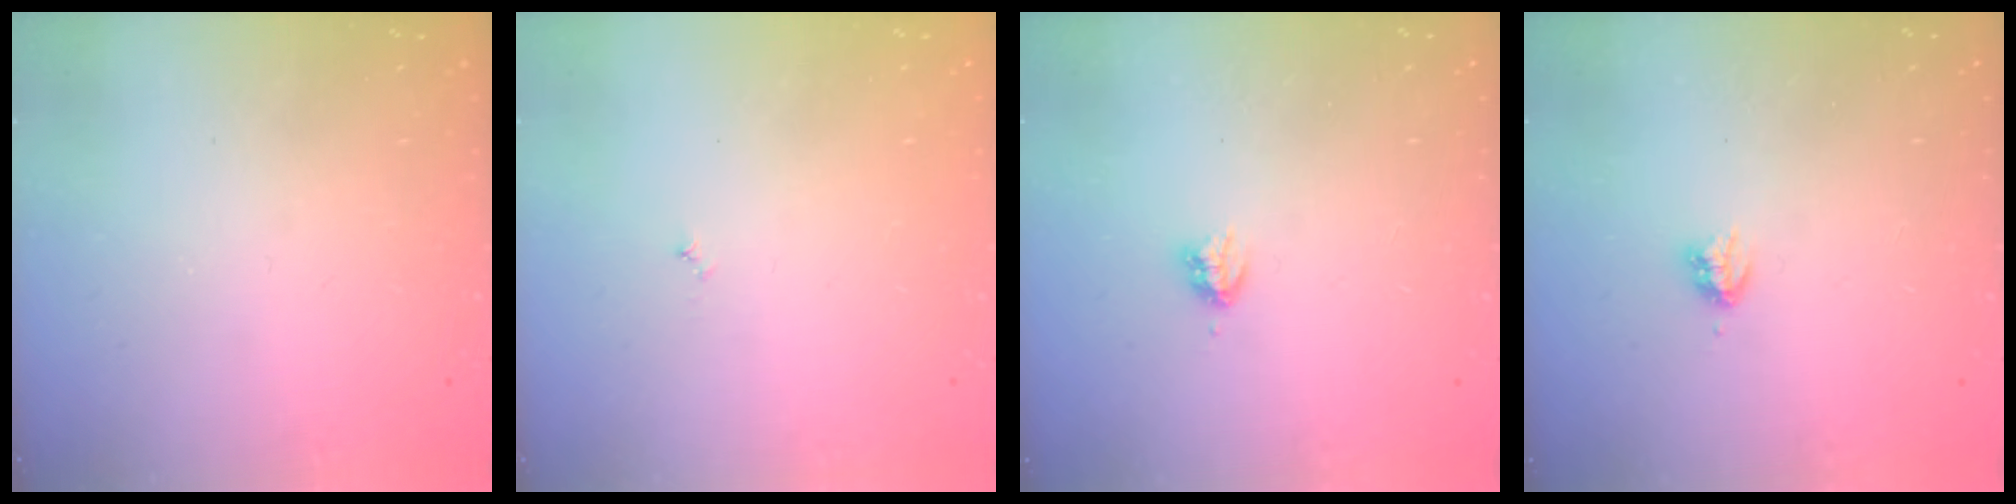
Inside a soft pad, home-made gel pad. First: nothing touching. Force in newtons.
{"total": 3.0, "press": 2.9, "slide": 0.3}
{"total": 2.9, "press": 2.9, "slide": 0.5}
{"total": 2.9, "press": 2.9, "slide": 0.5}